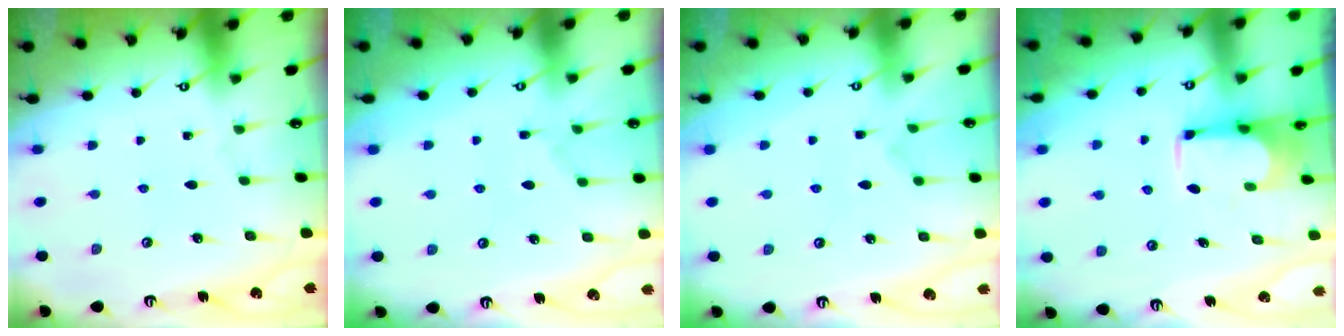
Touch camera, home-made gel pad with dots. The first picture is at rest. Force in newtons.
{"total": 2.4, "press": 2.1, "slide": 1.1}
{"total": 2.3, "press": 2.0, "slide": 1.1}
{"total": 1.5, "press": 1.5, "slide": 0.1}